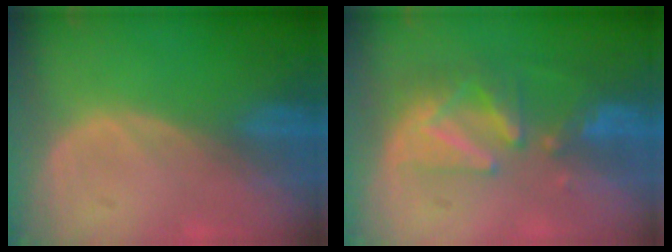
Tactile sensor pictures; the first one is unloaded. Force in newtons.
{"total": 8.1, "press": 7.5, "slide": 3.2}